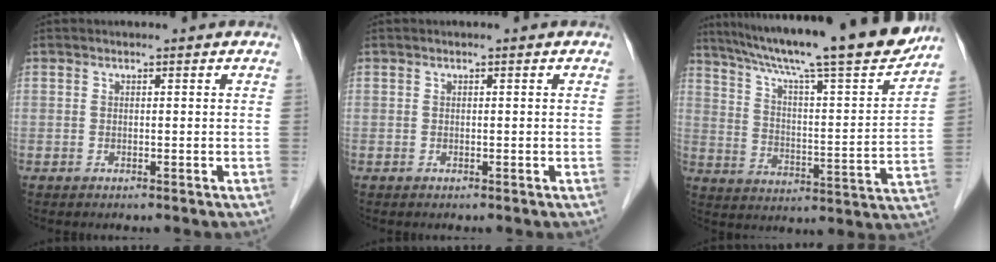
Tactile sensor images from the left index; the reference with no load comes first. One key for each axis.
{"total": 0.0}
{"total": 24.4, "fx": 20.7, "fy": 0.6, "fz": 12.8, "tx": -0.212, "ty": -0.028, "tz": 0.300}